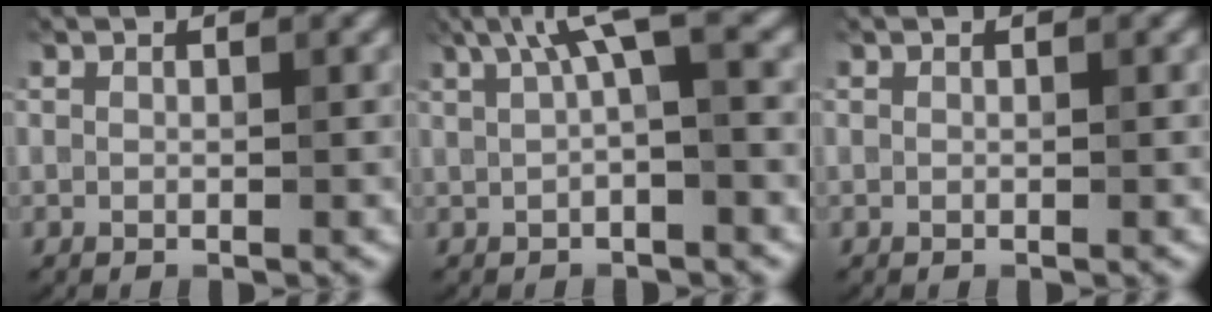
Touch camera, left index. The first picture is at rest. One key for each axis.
{"total": 4.9, "fx": 1.8, "fy": 0.9, "fz": 4.4, "tx": -0.073, "ty": 0.017, "tz": 0.027}
{"total": 0.0}